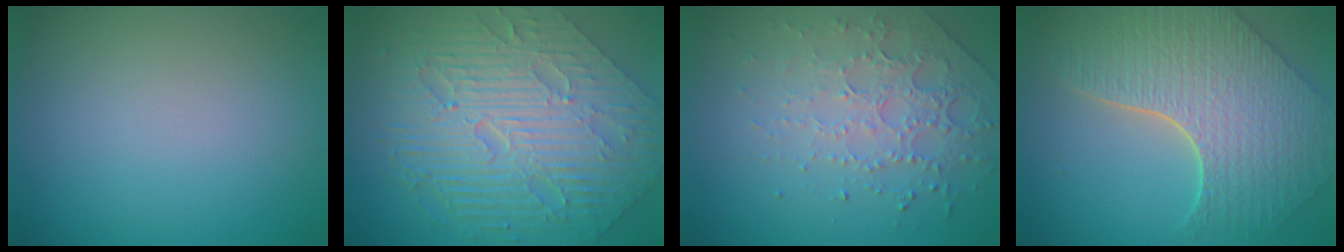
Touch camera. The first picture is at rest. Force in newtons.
{"total": 10.7, "press": 7.2, "slide": 8.0}
{"total": 4.5, "press": 3.1, "slide": 3.2}
{"total": 8.6, "press": 6.2, "slide": 5.9}